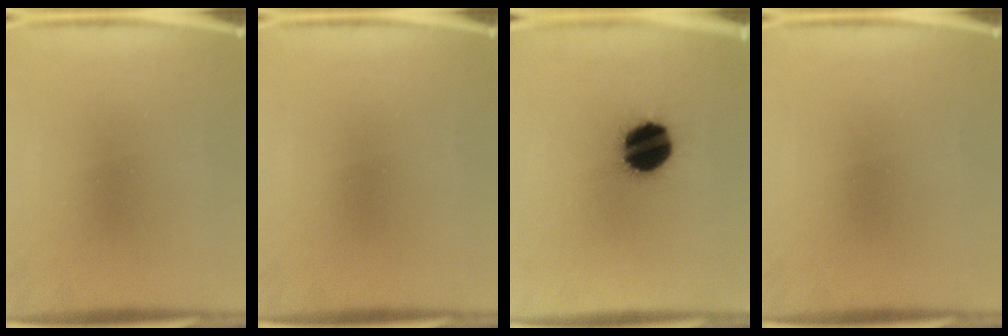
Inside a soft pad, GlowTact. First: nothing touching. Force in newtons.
{"total": 0.0}
{"total": 16.6}
{"total": 0.0}